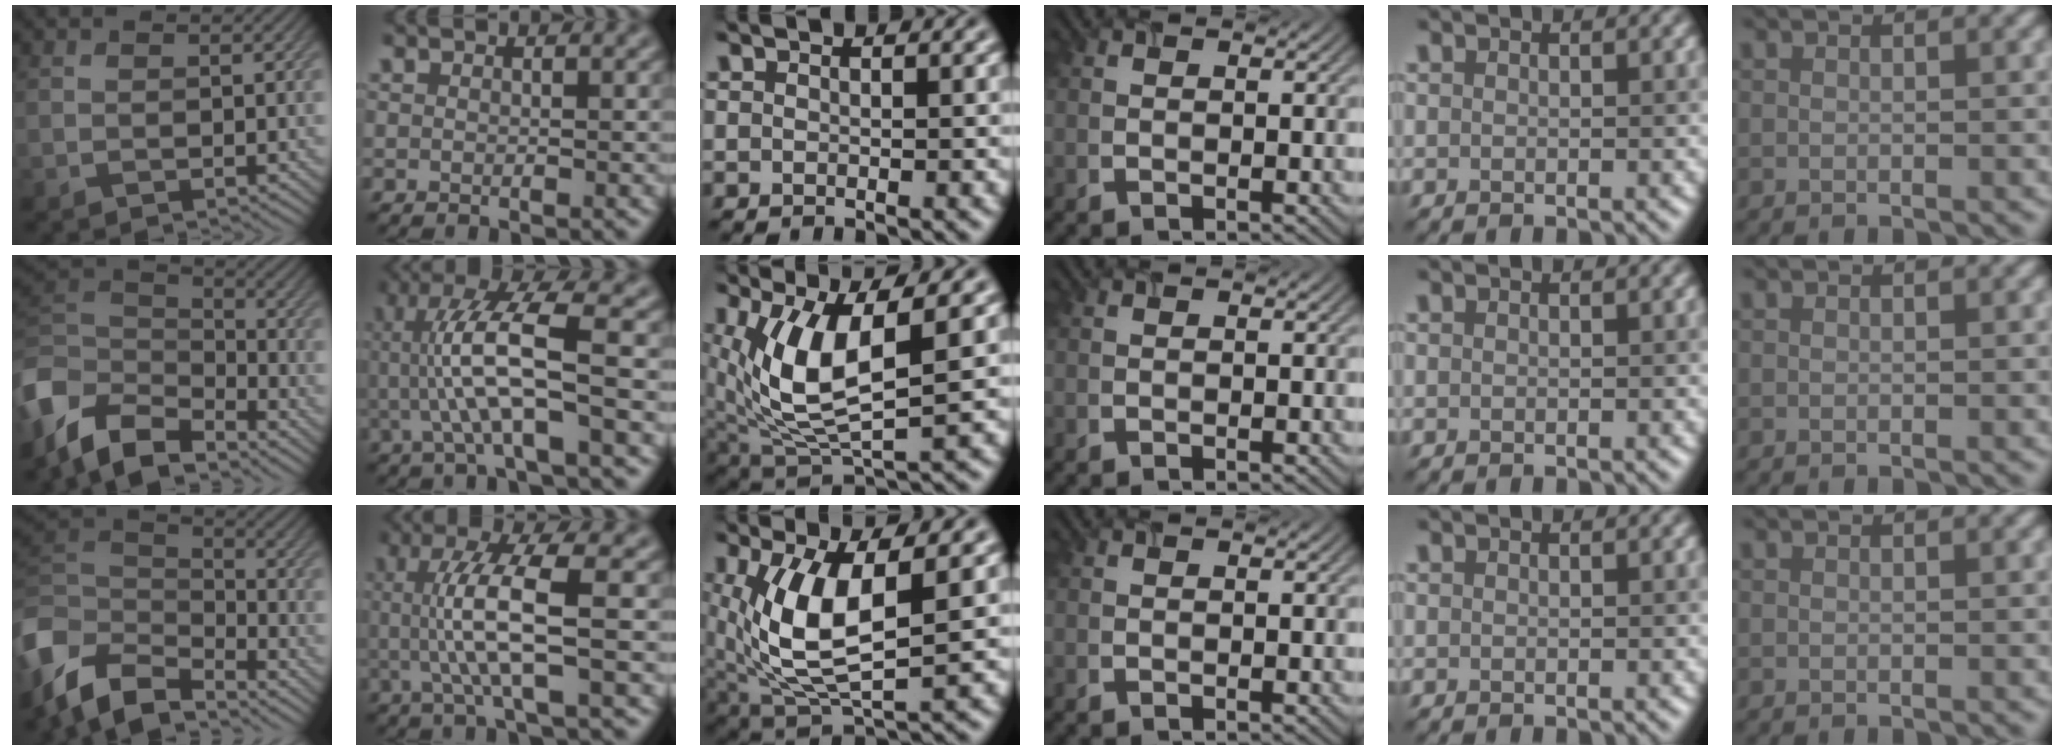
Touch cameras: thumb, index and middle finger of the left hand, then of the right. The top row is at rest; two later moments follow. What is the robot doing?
{"motion": "lift_and_place", "object": "timer"}